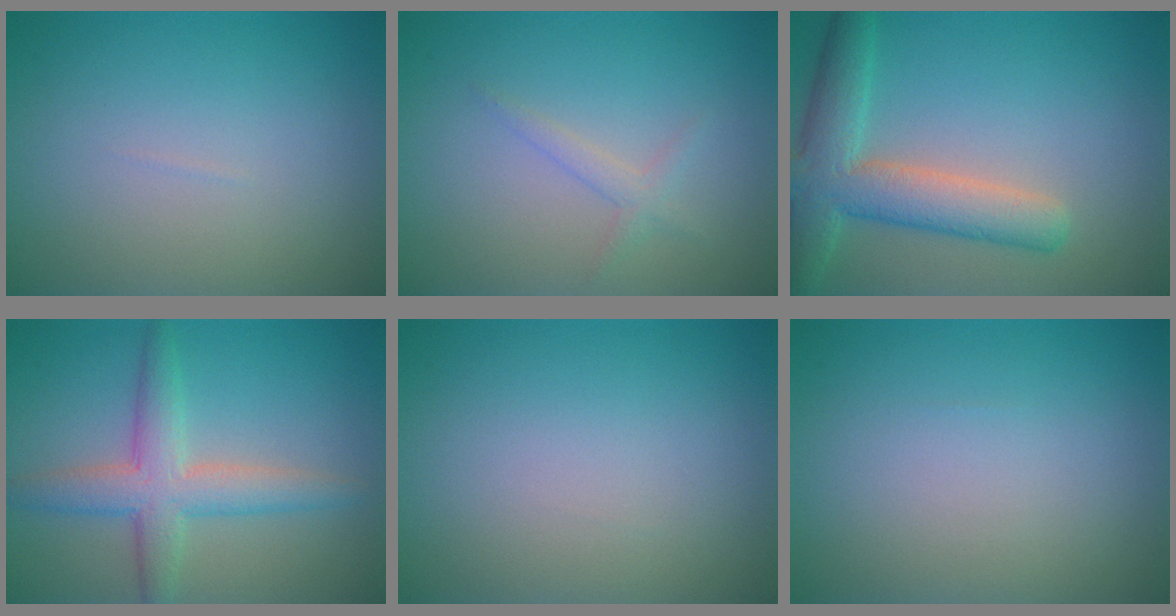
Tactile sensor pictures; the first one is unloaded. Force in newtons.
{"total": 1.3, "press": 1.3, "slide": 0.1}
{"total": 6.5, "press": 6.5, "slide": 0.3}
{"total": 4.5, "press": 4.5, "slide": 0.1}
{"total": 0.0}
{"total": 0.0}